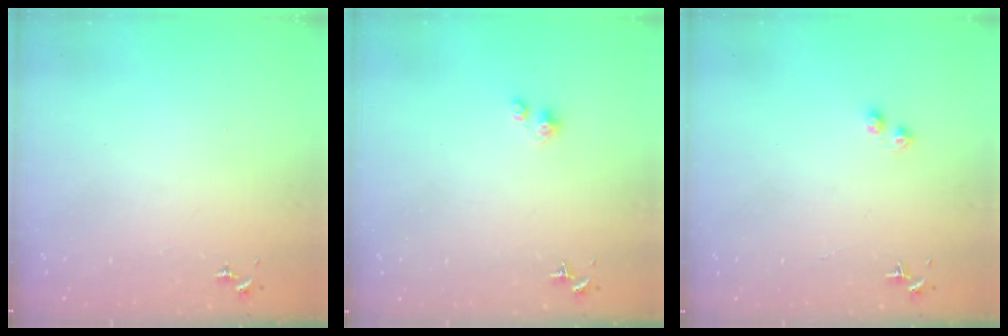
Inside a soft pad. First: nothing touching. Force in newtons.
{"total": 2.8, "press": 2.8, "slide": 0.3}
{"total": 2.8, "press": 2.7, "slide": 0.4}